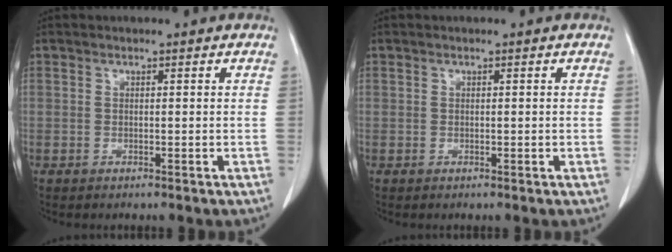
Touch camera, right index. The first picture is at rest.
{"total": 0.0}